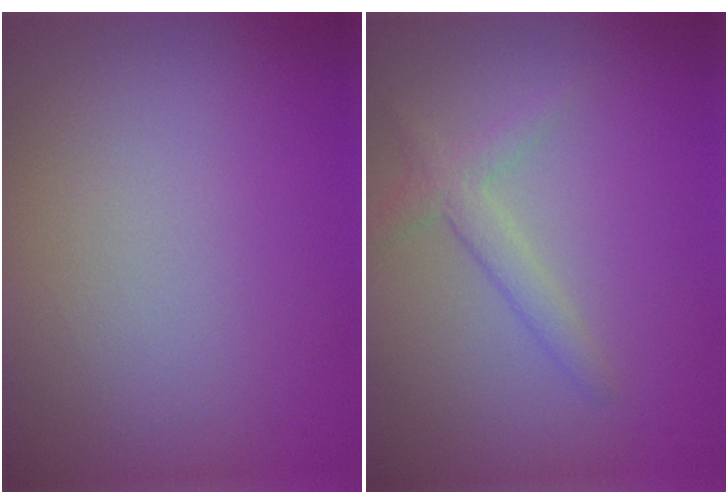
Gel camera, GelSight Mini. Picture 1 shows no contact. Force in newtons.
{"total": 2.0, "press": 2.0, "slide": 0.1}